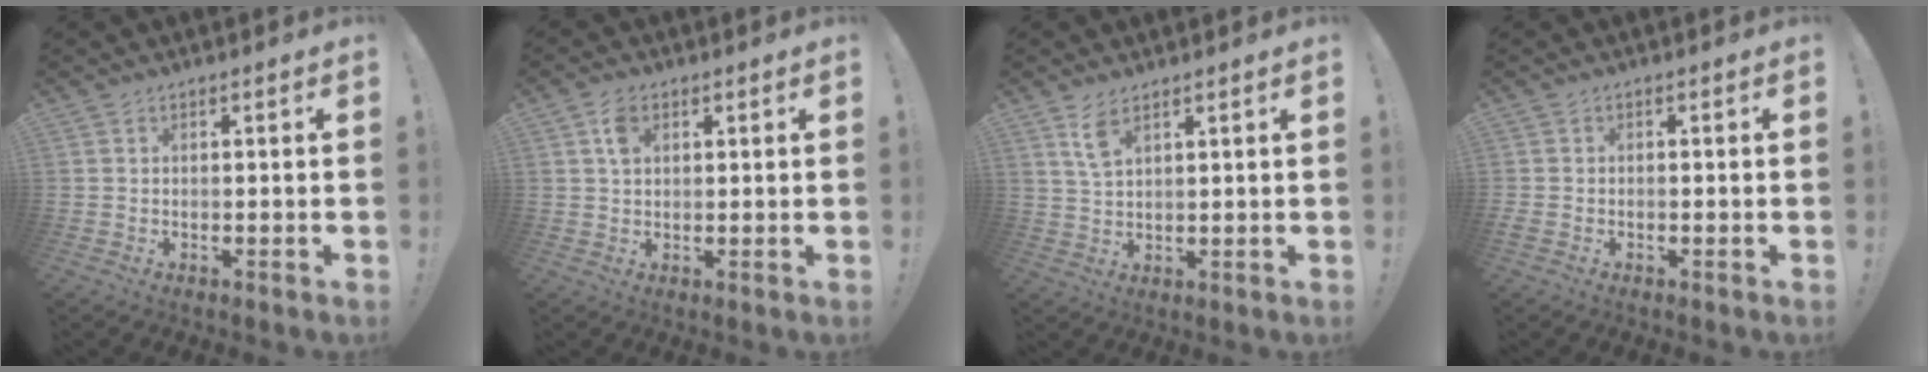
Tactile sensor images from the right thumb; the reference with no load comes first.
{"total": 4.6, "force": [1.8, 2.8, 3.2], "torque": [-0.054, 0.001, 0.032]}
{"total": 5.1, "force": [3.0, 1.9, 3.8], "torque": [-0.067, -0.008, 0.053]}
{"total": 0.7, "force": [-0.5, 0.5, 0.3], "torque": [-0.005, 0.002, -0.008]}